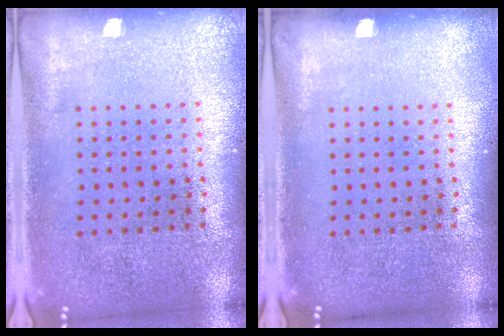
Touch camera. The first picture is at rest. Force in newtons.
{"total": 0.0}